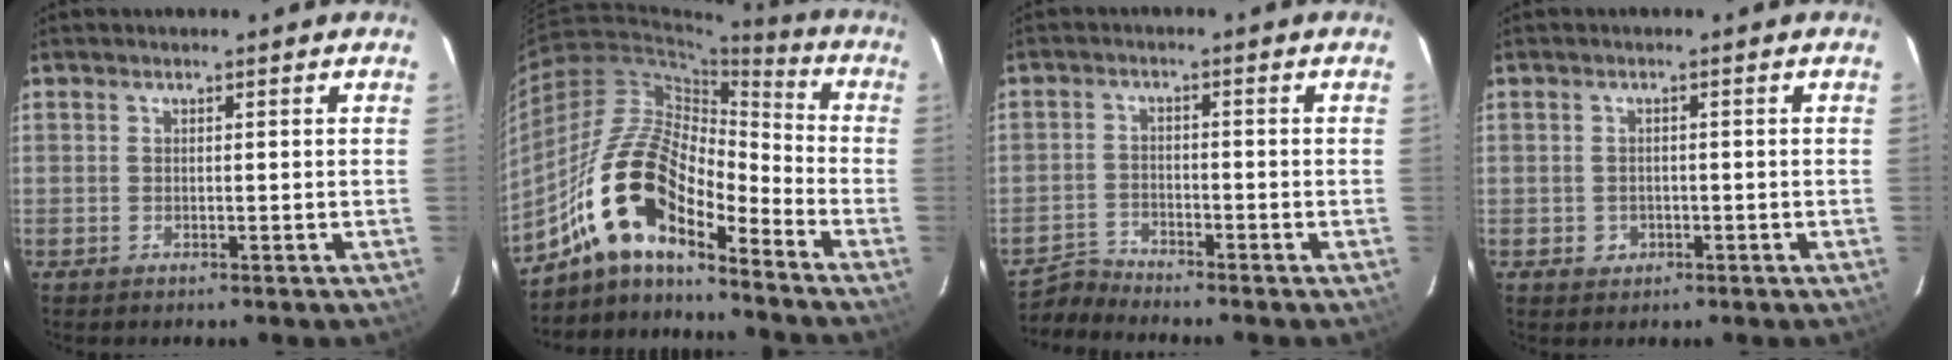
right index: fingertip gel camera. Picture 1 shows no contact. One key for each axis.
{"total": 16.6, "fx": -11.4, "fy": 5.6, "fz": 10.7, "tx": -0.201, "ty": 0.009, "tz": -0.229}
{"total": 4.2, "fx": -4.1, "fy": -0.2, "fz": -0.8, "tx": 0.001, "ty": 0.011, "tz": -0.089}
{"total": 2.2, "fx": -0.6, "fy": 2.1, "fz": 0.4, "tx": -0.008, "ty": 0.004, "tz": -0.004}